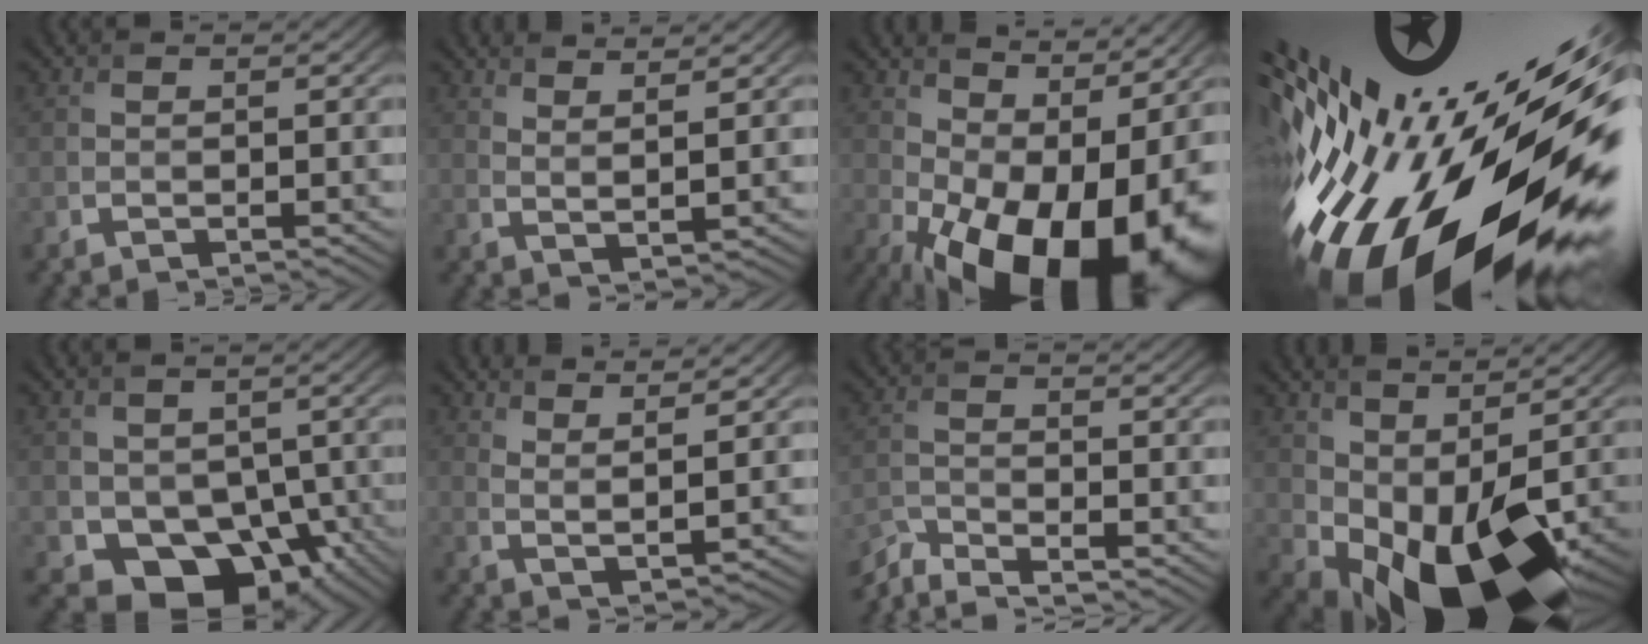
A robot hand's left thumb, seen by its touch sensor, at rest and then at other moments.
{"total": 4.3, "force": [3.7, 0.5, 2.2], "torque": [-0.031, -0.011, 0.066]}
{"total": 18.1, "force": [-2.7, 10.4, 14.5], "torque": [-0.204, -0.018, -0.018]}
{"total": 21.7, "force": [-3.1, 9.0, 19.5], "torque": [-0.335, -0.079, -0.056]}
{"total": 8.2, "force": [-2.5, 6.4, 4.4], "torque": [-0.064, -0.032, -0.034]}
{"total": 5.7, "force": [4.8, 0.8, 3.1], "torque": [-0.058, -0.012, 0.087]}
{"total": 3.9, "force": [-3.8, 0.3, 0.9], "torque": [-0.021, -0.006, -0.091]}
{"total": 11.6, "force": [-0.2, 6.6, 9.5], "torque": [-0.168, -0.016, 0.010]}